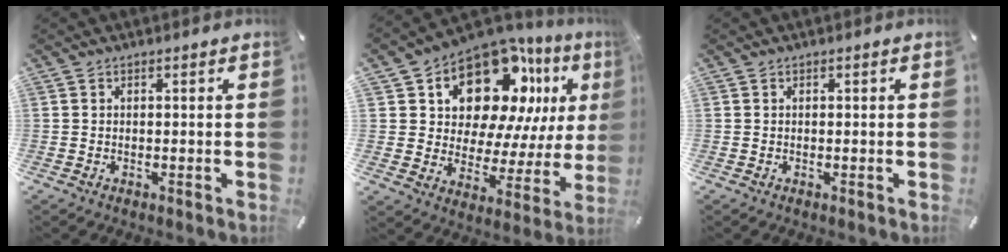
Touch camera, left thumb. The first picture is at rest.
{"total": 16.5, "force": [9.8, 10.1, 8.5], "torque": [-0.129, -0.073, 0.171]}
{"total": 0.0}